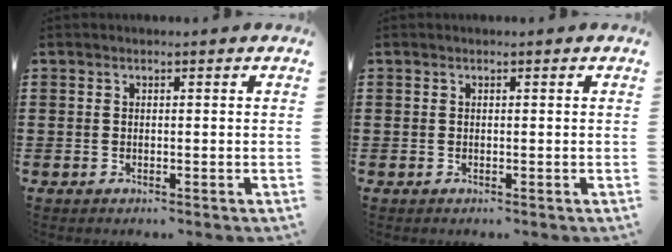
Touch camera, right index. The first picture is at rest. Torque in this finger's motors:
{"motor_torque": [0.00, 0.00, 0.00, 0.00]}